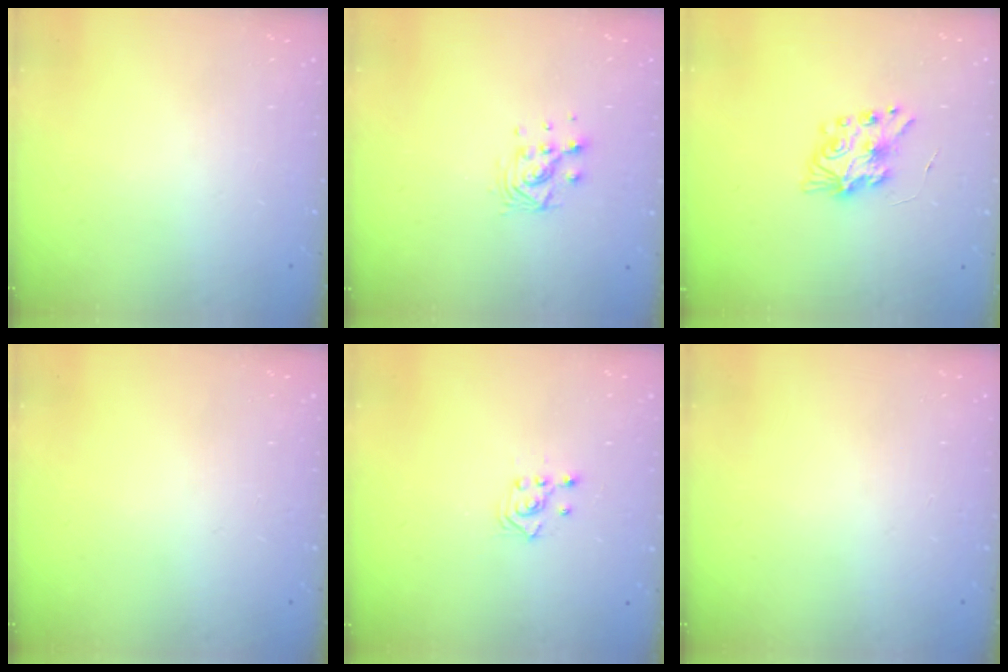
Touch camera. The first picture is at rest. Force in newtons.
{"total": 7.0, "press": 7.0, "slide": 0.2}
{"total": 8.8, "press": 8.8, "slide": 0.3}
{"total": 0.0}
{"total": 2.6, "press": 2.4, "slide": 1.0}
{"total": 0.0}